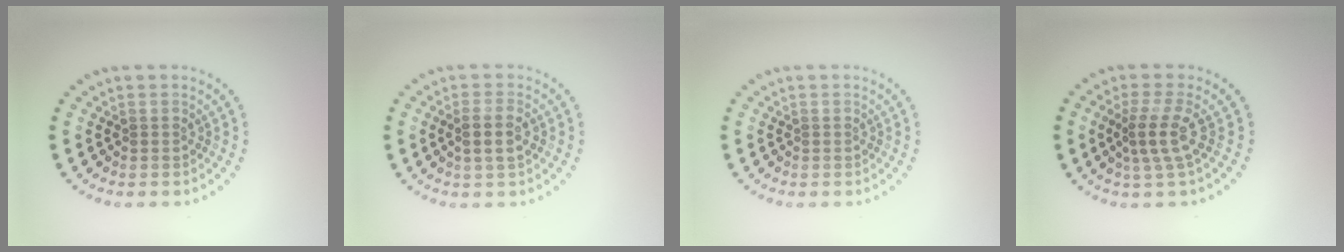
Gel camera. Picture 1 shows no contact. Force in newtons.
{"total": 2.4, "press": 2.3, "slide": 0.9}
{"total": 0.0}
{"total": 2.9, "press": 2.2, "slide": 1.9}